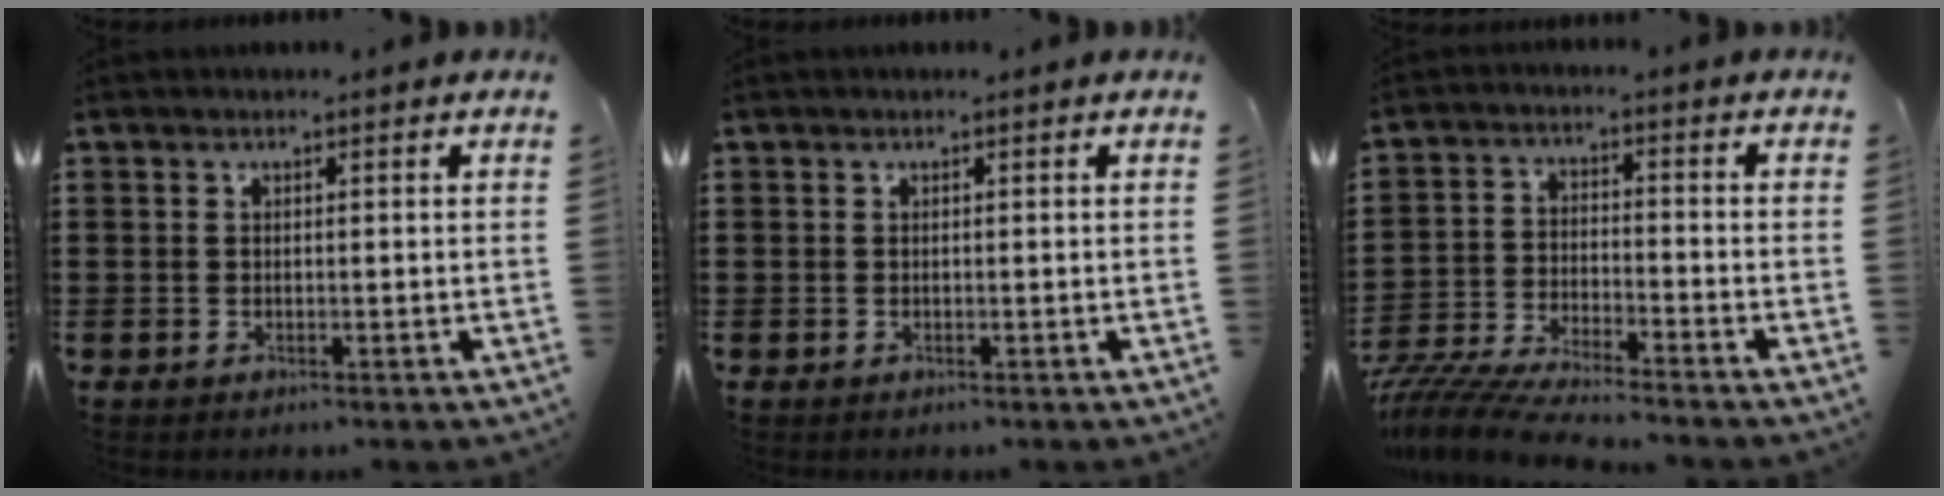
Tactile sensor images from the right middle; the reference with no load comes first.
{"total": 0.0}
{"total": 6.8, "force": [-6.6, 0.0, 1.7], "torque": [-0.048, -0.009, -0.134]}